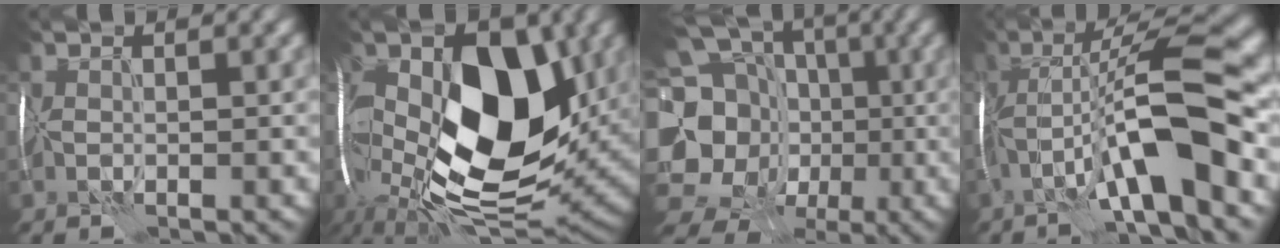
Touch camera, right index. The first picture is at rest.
{"total": 18.5, "force": [0.0, 10.4, 15.2], "torque": [-0.281, 0.003, -0.009]}
{"total": 18.9, "force": [-2.6, 16.8, 8.4], "torque": [-0.174, 0.009, -0.070]}
{"total": 9.9, "force": [-3.2, 1.7, 9.3], "torque": [-0.152, 0.024, -0.059]}